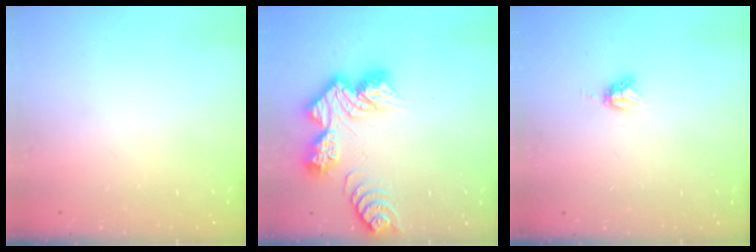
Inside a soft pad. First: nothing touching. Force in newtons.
{"total": 13.0, "press": 13.0, "slide": 1.1}
{"total": 3.4, "press": 3.4, "slide": 0.4}